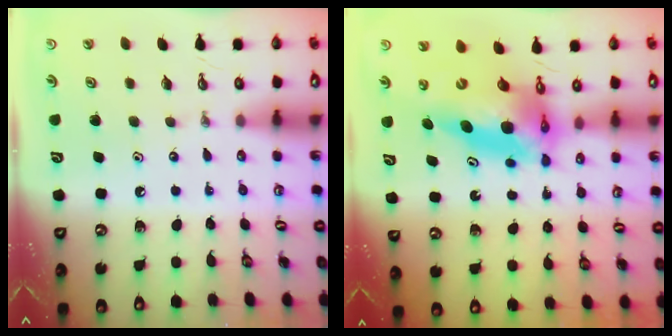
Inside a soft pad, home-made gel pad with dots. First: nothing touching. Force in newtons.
{"total": 13.9, "press": 13.8, "slide": 1.2}